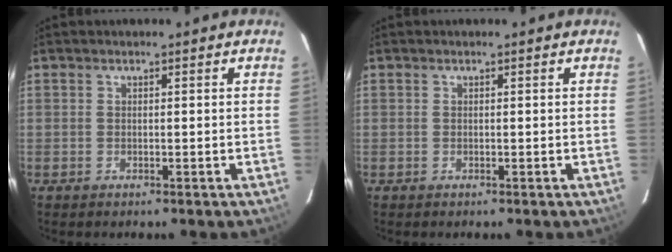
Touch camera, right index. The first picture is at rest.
{"total": 0.0}